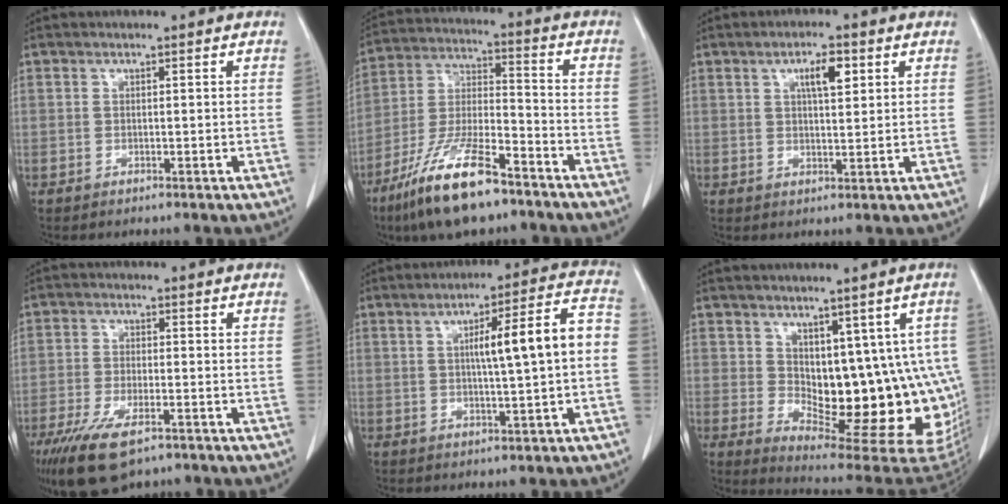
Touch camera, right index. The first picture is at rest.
{"total": 15.4, "force": [-10.4, 3.5, 10.8], "torque": [-0.224, -0.019, -0.193]}
{"total": 4.8, "force": [2.1, 1.3, 4.1], "torque": [-0.072, 0.003, 0.035]}
{"total": 9.9, "force": [-6.4, 3.2, 6.9], "torque": [-0.127, -0.019, -0.109]}
{"total": 10.6, "force": [0.3, 0.8, 10.6], "torque": [-0.151, 0.029, 0.004]}
{"total": 16.1, "force": [1.0, 7.9, 13.9], "torque": [-0.147, -0.009, 0.033]}